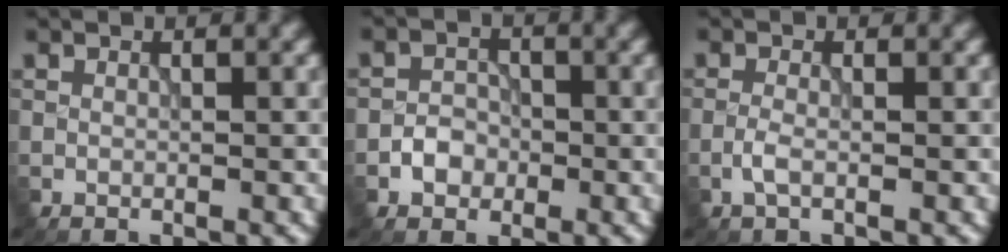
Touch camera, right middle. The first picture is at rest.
{"total": 2.0, "force": [-0.8, 1.7, 0.8], "torque": [-0.008, 0.003, -0.017]}
{"total": 1.4, "force": [-0.6, 0.4, 1.2], "torque": [-0.029, 0.001, -0.017]}